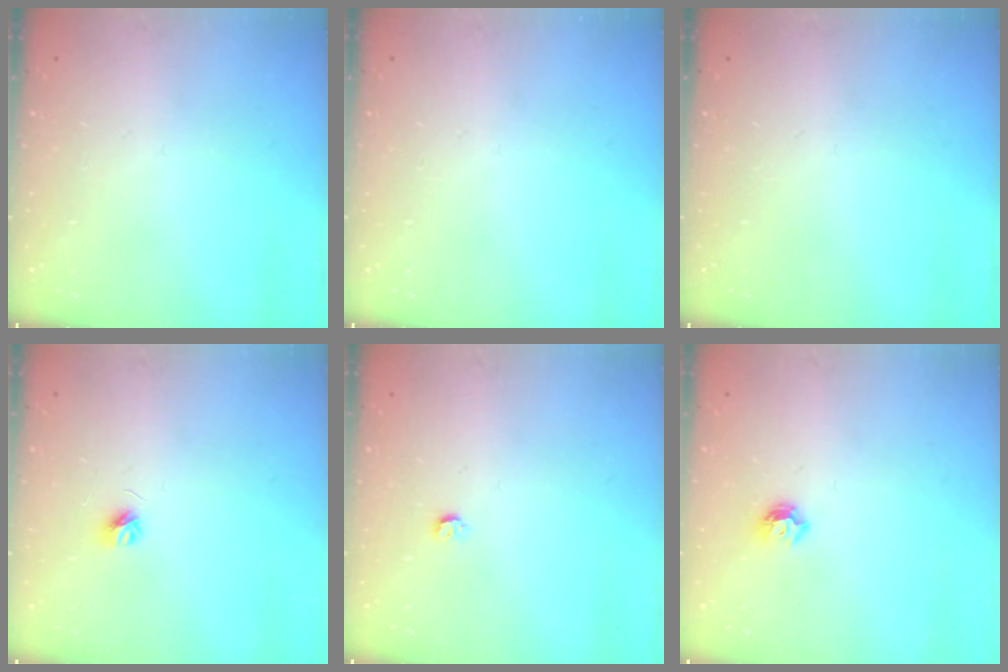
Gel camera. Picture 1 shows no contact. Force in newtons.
{"total": 0.0}
{"total": 0.0}
{"total": 4.1, "press": 4.0, "slide": 0.4}
{"total": 3.3, "press": 3.3, "slide": 0.7}
{"total": 6.4, "press": 6.4, "slide": 0.7}